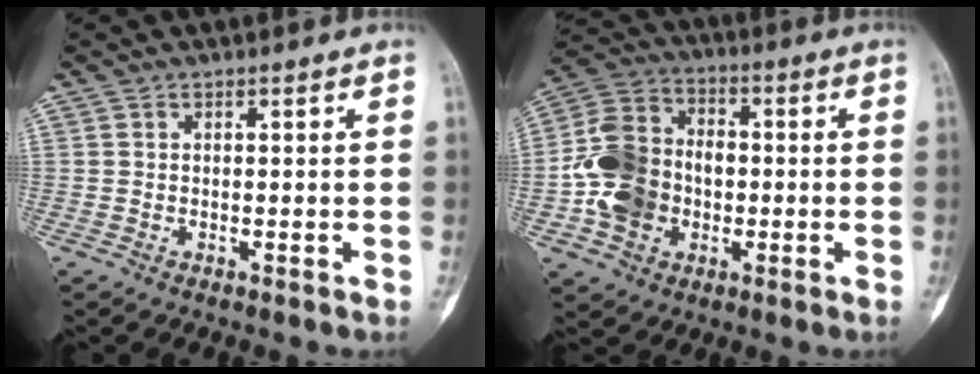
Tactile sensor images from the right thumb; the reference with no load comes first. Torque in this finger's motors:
{"motor_torque": [1.55, 1.88, 0.92, -0.91, 0.23]}